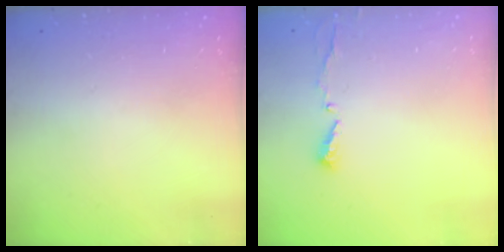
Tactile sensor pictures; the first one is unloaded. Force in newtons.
{"total": 4.8, "press": 4.8, "slide": 0.3}